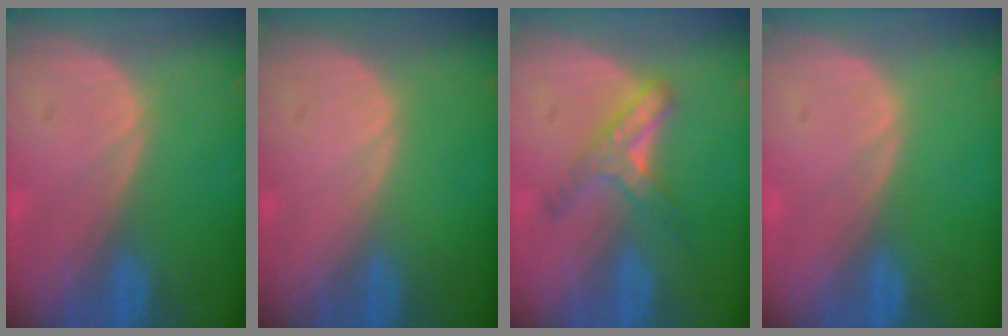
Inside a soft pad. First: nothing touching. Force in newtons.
{"total": 0.0}
{"total": 5.1, "press": 5.1, "slide": 0.4}
{"total": 0.0}